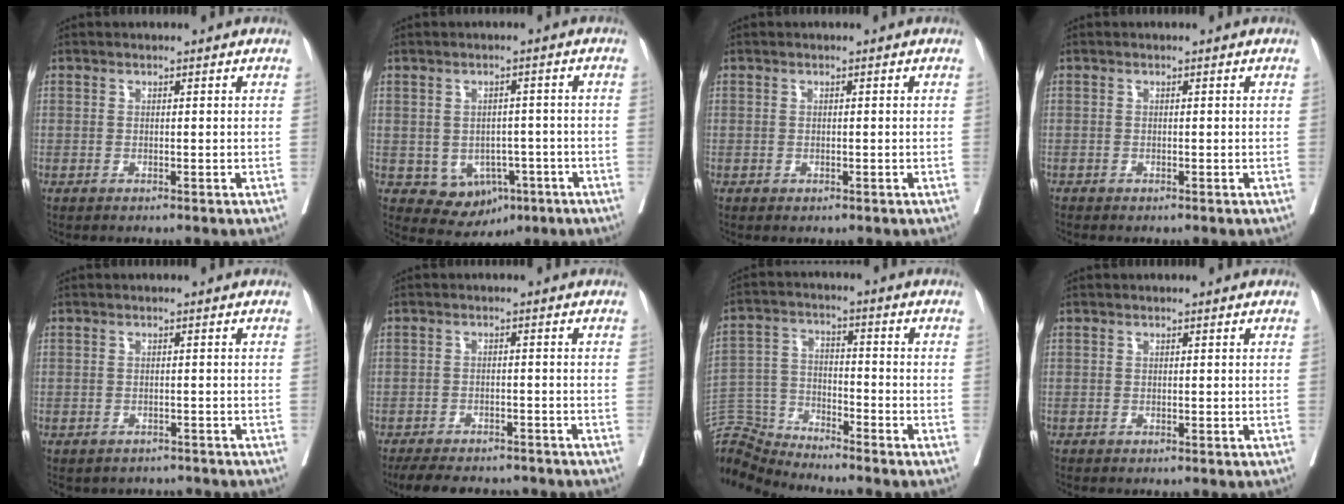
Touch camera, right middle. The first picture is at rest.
{"total": 7.5, "force": [-2.8, 5.8, 3.8], "torque": [-0.046, 0.011, -0.024]}
{"total": 0.0}
{"total": 0.0}
{"total": 5.2, "force": [-4.7, 2.2, 0.8], "torque": [-0.006, 0.009, -0.053]}
{"total": 10.9, "force": [-9.6, 3.5, 4.0], "torque": [-0.065, -0.001, -0.128]}
{"total": 9.7, "force": [-9.7, -0.4, -0.4], "torque": [0.005, 0.021, -0.190]}
{"total": 0.0}